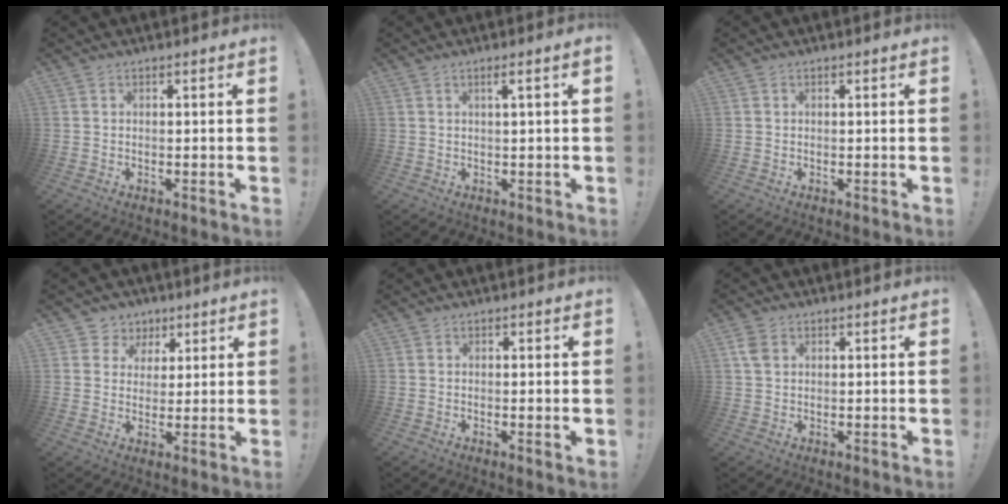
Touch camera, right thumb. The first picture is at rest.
{"total": 2.7, "force": [0.7, -0.2, 2.6], "torque": [-0.042, -0.002, 0.007]}
{"total": 0.0}
{"total": 5.9, "force": [2.2, 5.4, 0.5], "torque": [-0.014, -0.012, 0.048]}
{"total": 1.1, "force": [0.0, -0.1, 1.1], "torque": [-0.014, -0.002, -0.001]}
{"total": 3.6, "force": [1.5, 2.3, 2.3], "torque": [-0.041, 0.003, 0.028]}